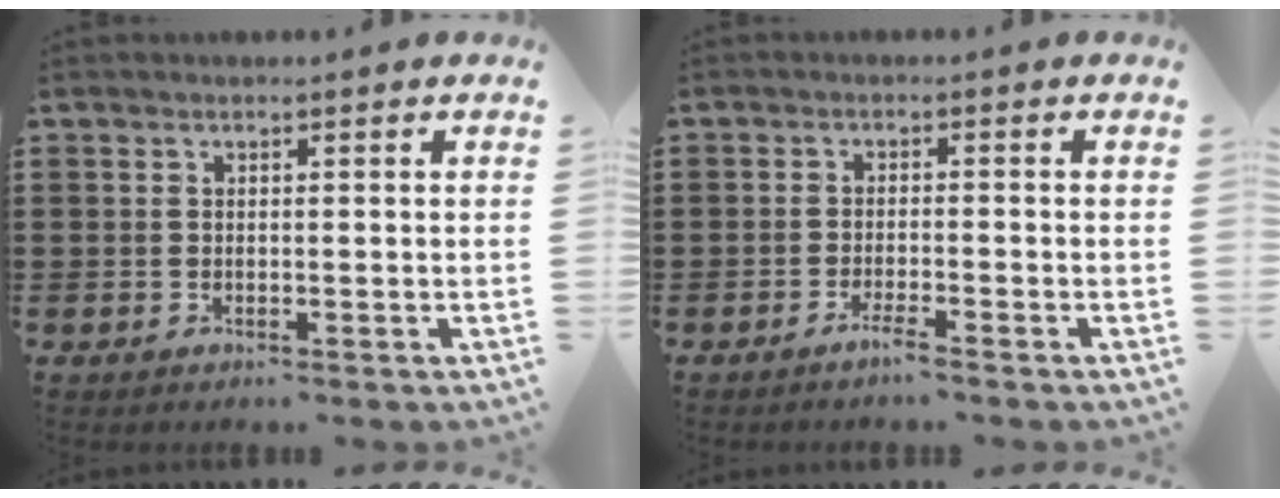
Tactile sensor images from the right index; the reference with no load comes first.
{"total": 2.2, "force": [-1.8, -0.1, 1.2], "torque": [-0.020, -0.001, -0.032]}